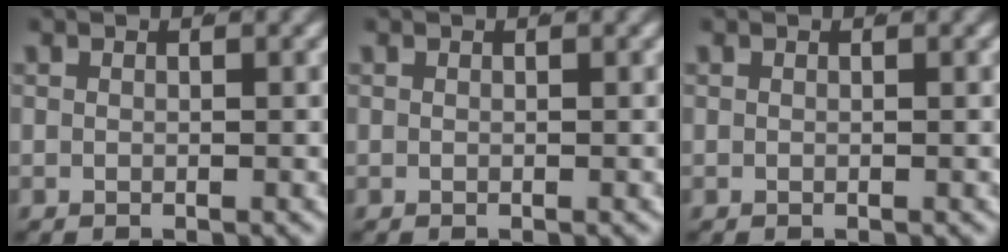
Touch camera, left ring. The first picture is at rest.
{"total": 0.0}
{"total": 0.0}